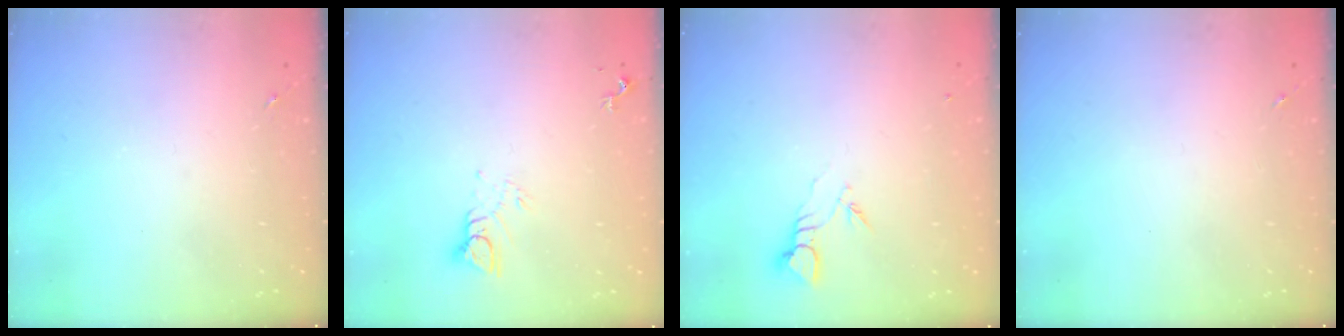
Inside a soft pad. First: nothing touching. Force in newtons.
{"total": 4.4, "press": 4.4, "slide": 0.4}
{"total": 3.7, "press": 3.7, "slide": 0.3}
{"total": 0.0}